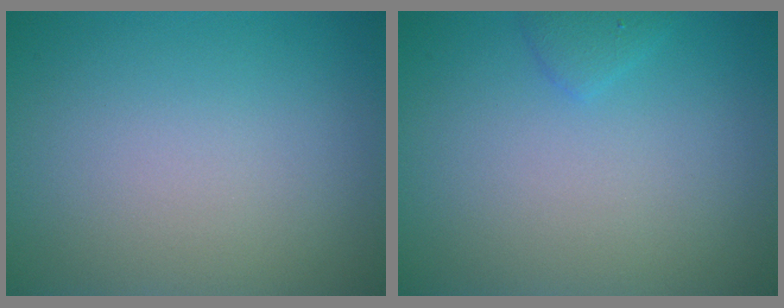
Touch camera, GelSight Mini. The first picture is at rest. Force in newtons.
{"total": 1.1, "press": 1.0, "slide": 0.1}